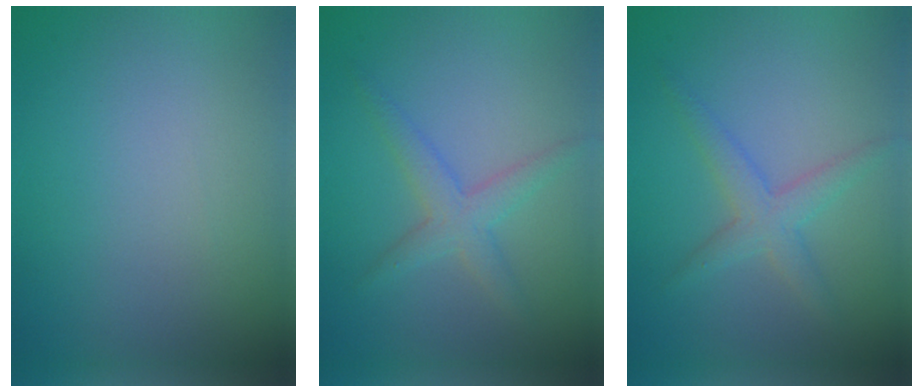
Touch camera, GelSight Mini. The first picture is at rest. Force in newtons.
{"total": 2.6, "press": 2.6, "slide": 0.1}
{"total": 2.6, "press": 2.6, "slide": 0.1}